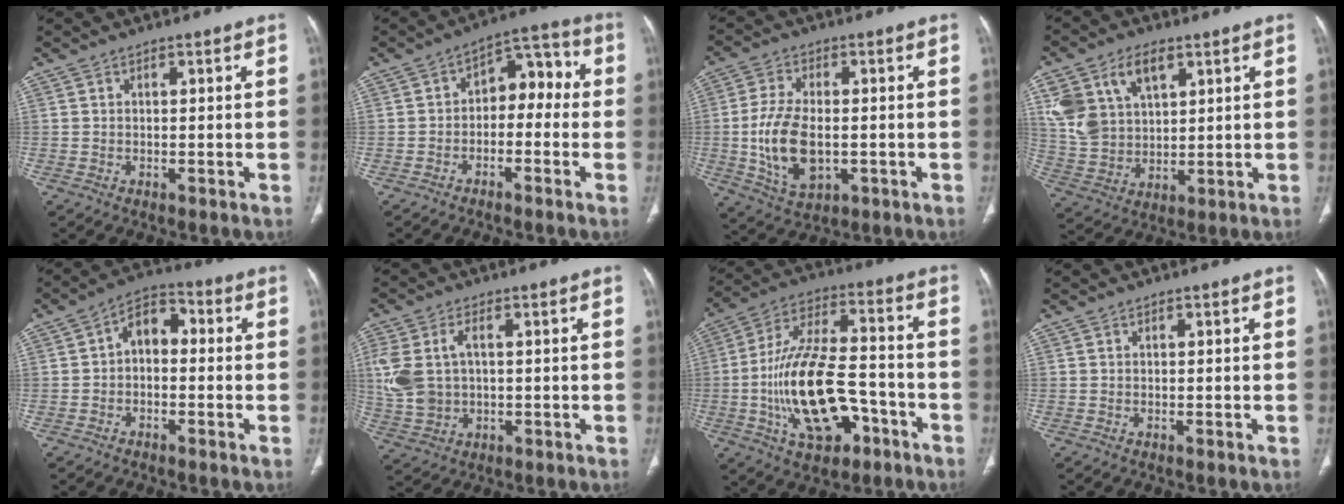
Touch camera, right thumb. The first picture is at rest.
{"total": 8.6, "force": [-1.1, 5.8, 6.2], "torque": [-0.047, 0.049, -0.030]}
{"total": 12.4, "force": [-1.5, 6.9, 10.1], "torque": [-0.195, -0.003, -0.018]}
{"total": 13.6, "force": [6.0, 8.6, 8.6], "torque": [-0.155, -0.011, 0.129]}
{"total": 6.7, "force": [-0.2, 4.5, 4.9], "torque": [-0.060, 0.030, -0.019]}
{"total": 10.1, "force": [1.2, 6.5, 7.7], "torque": [-0.182, 0.009, 0.035]}
{"total": 20.5, "force": [-6.2, 10.4, 16.6], "torque": [-0.296, 0.039, -0.098]}
{"total": 0.0}